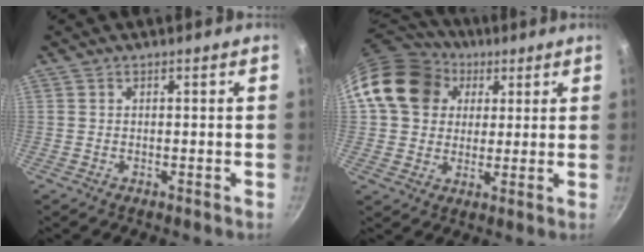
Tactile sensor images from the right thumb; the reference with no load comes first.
{"total": 16.1, "force": [4.5, 13.3, 7.9], "torque": [-0.123, 0.022, 0.070]}